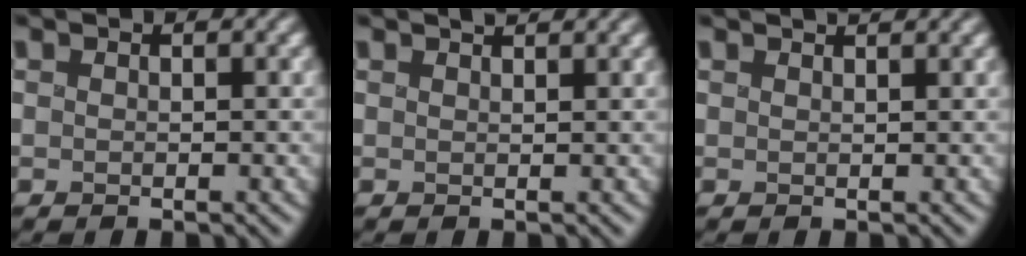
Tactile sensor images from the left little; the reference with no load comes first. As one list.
[{"total": 1.3, "force": [1.1, 0.3, 0.7], "torque": [0.001, 0.005, 0.011]}, {"total": 1.7, "force": [1.4, 0.5, 0.8], "torque": [0.005, 0.009, 0.007]}]